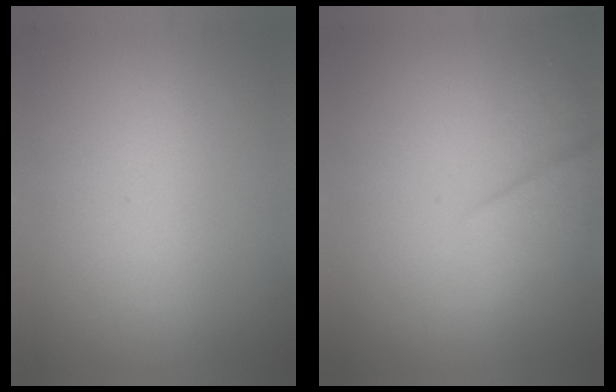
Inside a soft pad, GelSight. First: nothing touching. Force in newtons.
{"total": 2.5}